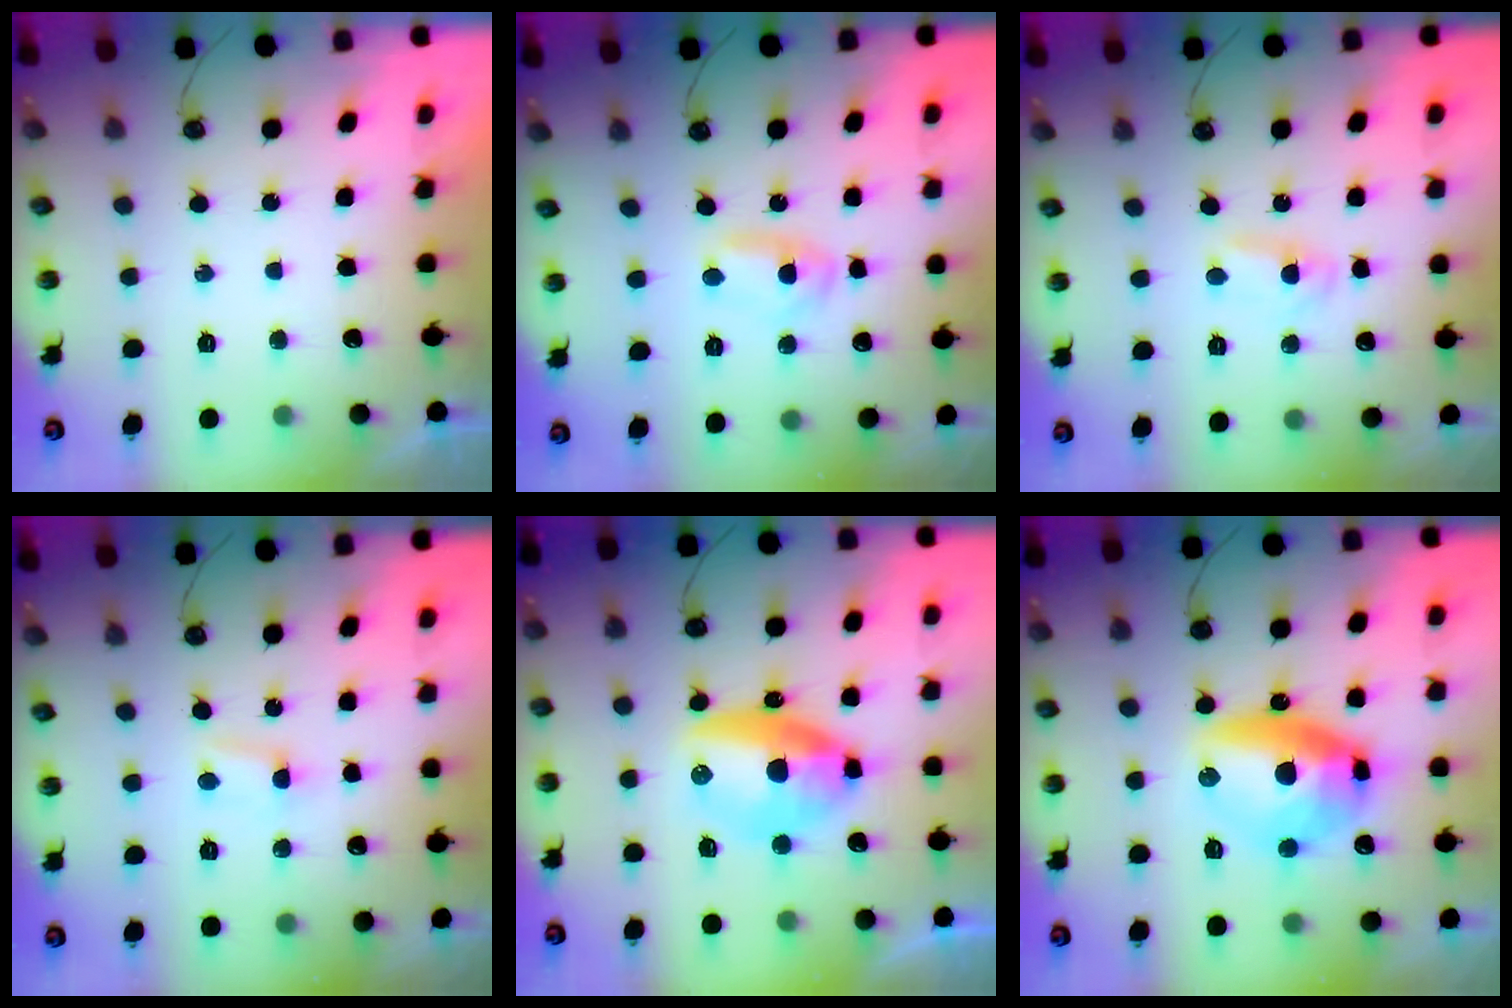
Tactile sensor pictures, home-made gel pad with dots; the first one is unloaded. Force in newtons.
{"total": 14.0, "press": 3.2, "slide": 13.6}
{"total": 1.6, "press": 1.6, "slide": 0.3}
{"total": 2.1, "press": 2.1, "slide": 0.3}
{"total": 12.3, "press": 12.3, "slide": 0.4}
{"total": 14.8, "press": 14.7, "slide": 1.7}